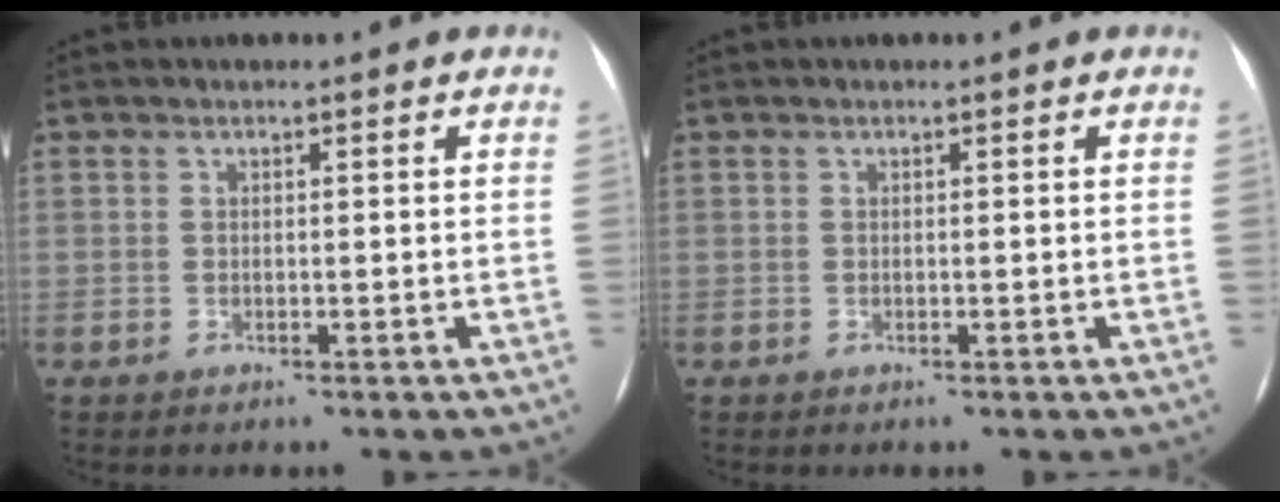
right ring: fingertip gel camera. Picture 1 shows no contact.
{"total": 0.0}